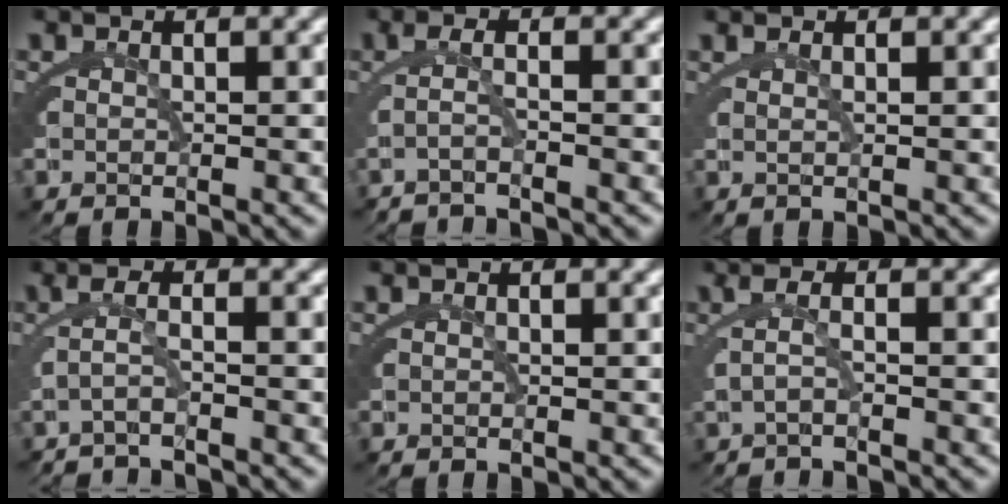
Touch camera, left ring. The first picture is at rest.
{"total": 2.6, "force": [-1.8, -0.1, 1.9], "torque": [-0.042, -0.008, -0.024]}
{"total": 1.1, "force": [0.7, -0.4, 0.8], "torque": [-0.009, 0.004, 0.012]}
{"total": 2.3, "force": [-1.7, -0.1, 1.6], "torque": [-0.035, -0.010, -0.022]}
{"total": 0.0}
{"total": 1.7, "force": [-0.8, -0.3, 1.4], "torque": [-0.033, -0.002, -0.010]}